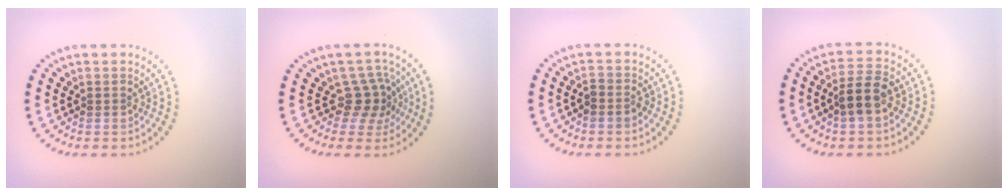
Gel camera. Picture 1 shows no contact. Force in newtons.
{"total": 2.9, "press": 2.3, "slide": 1.8}
{"total": 1.2, "press": 1.0, "slide": 0.6}
{"total": 3.2, "press": 3.1, "slide": 0.9}